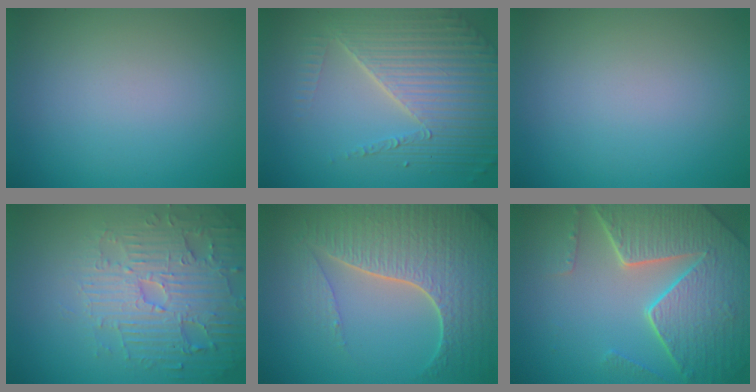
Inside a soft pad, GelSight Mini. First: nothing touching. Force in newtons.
{"total": 7.0, "press": 5.1, "slide": 4.8}
{"total": 0.0}
{"total": 5.1, "press": 5.0, "slide": 1.0}
{"total": 7.5, "press": 5.6, "slide": 5.1}
{"total": 7.8, "press": 5.7, "slide": 5.4}